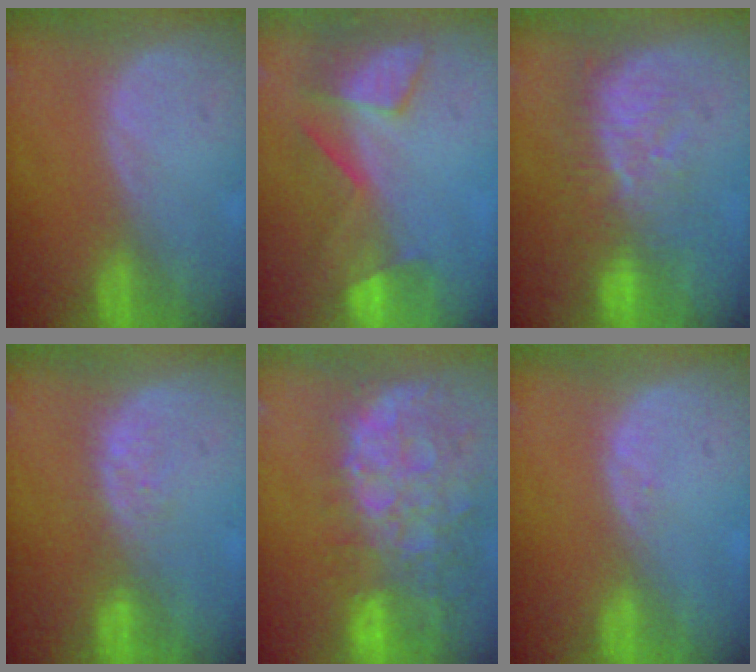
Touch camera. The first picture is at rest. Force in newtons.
{"total": 8.6, "press": 7.3, "slide": 4.5}
{"total": 8.0, "press": 7.8, "slide": 1.5}
{"total": 2.8, "press": 2.8, "slide": 0.3}
{"total": 13.8, "press": 11.1, "slide": 8.1}
{"total": 0.7, "press": 0.6, "slide": 0.2}